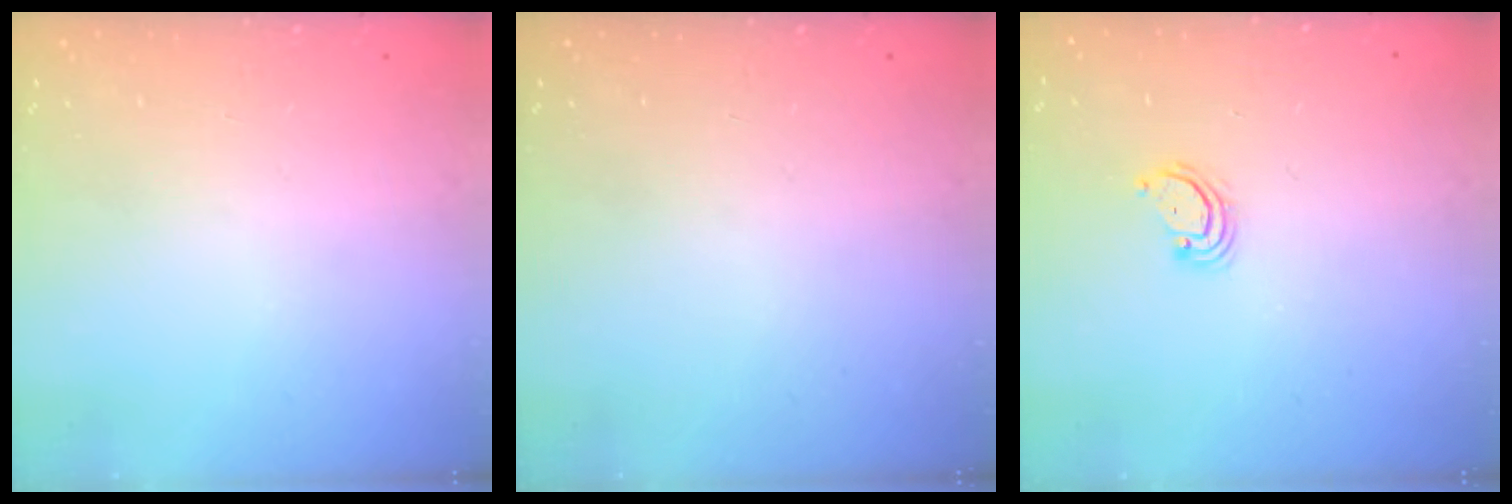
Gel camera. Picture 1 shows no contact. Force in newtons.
{"total": 0.0}
{"total": 2.9, "press": 2.9, "slide": 0.2}